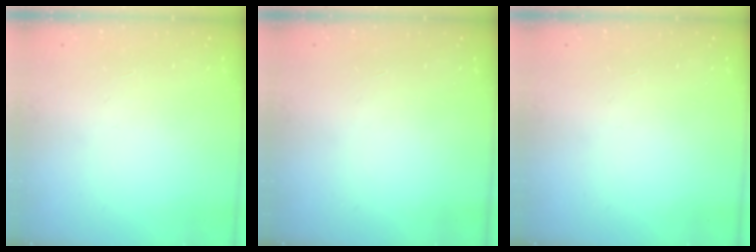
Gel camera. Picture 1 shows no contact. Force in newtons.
{"total": 0.0}
{"total": 0.0}